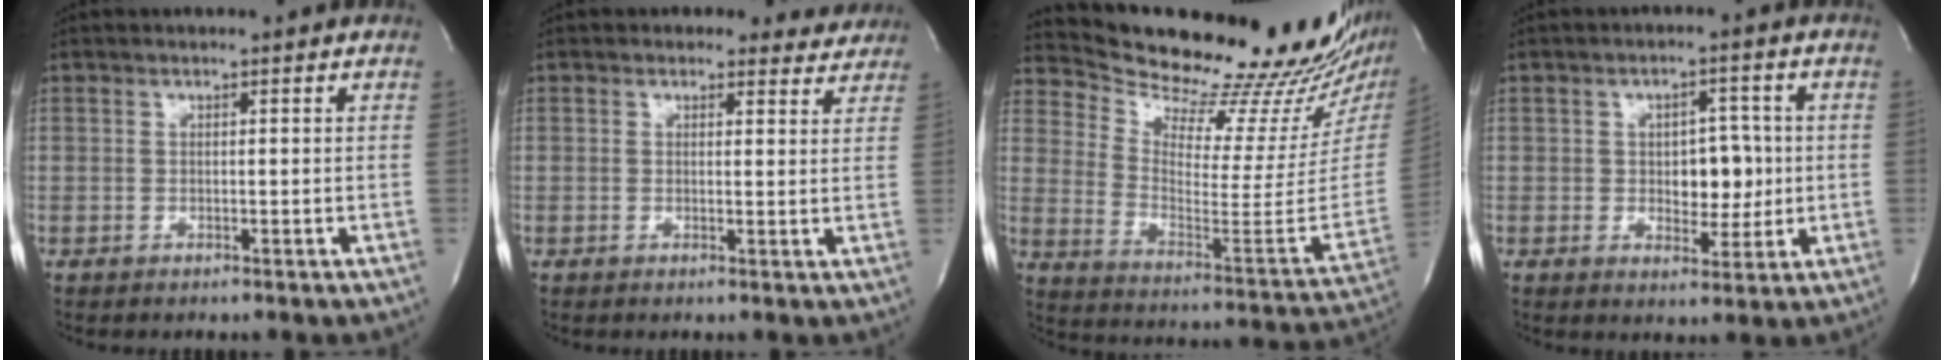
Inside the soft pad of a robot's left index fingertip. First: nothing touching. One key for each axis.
{"total": 4.5, "fx": 3.8, "fy": 2.3, "fz": -0.5, "tx": 0.030, "ty": -0.010, "tz": 0.017}
{"total": 26.4, "fx": 23.5, "fy": 2.0, "fz": 12.0, "tx": -0.185, "ty": -0.108, "tz": 0.319}
{"total": 5.4, "fx": -0.3, "fy": 3.3, "fz": 4.3, "tx": -0.048, "ty": 0.005, "tz": -0.001}